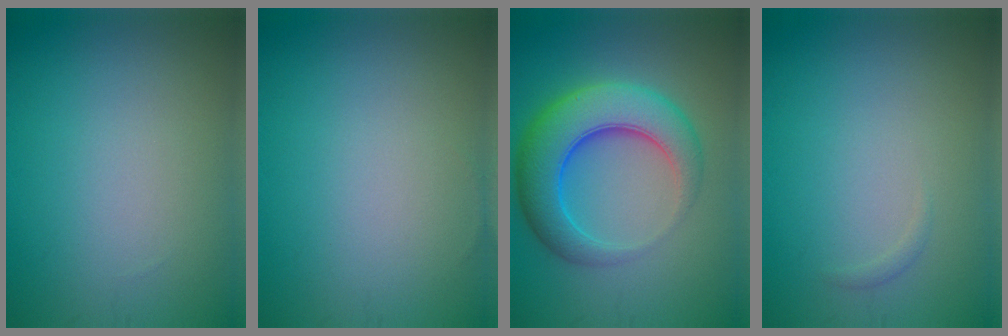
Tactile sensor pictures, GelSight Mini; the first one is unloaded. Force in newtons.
{"total": 0.0}
{"total": 8.1, "press": 8.1, "slide": 0.2}
{"total": 0.5, "press": 0.5, "slide": 0.0}